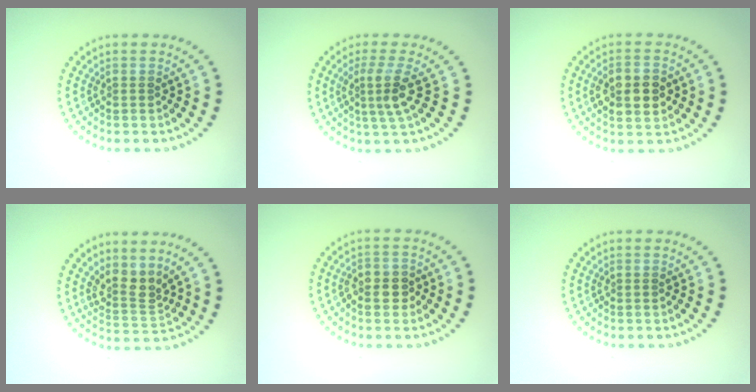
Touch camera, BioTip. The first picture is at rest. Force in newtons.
{"total": 3.0, "press": 2.2, "slide": 2.1}
{"total": 3.5, "press": 3.5, "slide": 0.2}
{"total": 2.8, "press": 2.1, "slide": 1.9}
{"total": 2.2, "press": 2.1, "slide": 0.5}
{"total": 0.0}